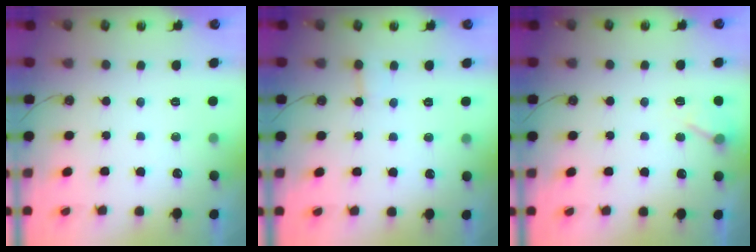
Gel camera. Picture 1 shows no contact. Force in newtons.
{"total": 3.6, "press": 3.5, "slide": 0.3}
{"total": 5.4, "press": 5.4, "slide": 0.7}